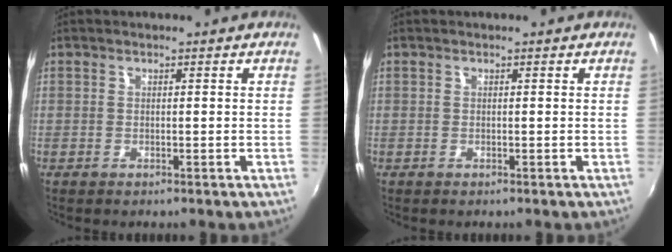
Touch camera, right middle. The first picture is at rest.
{"total": 0.0}